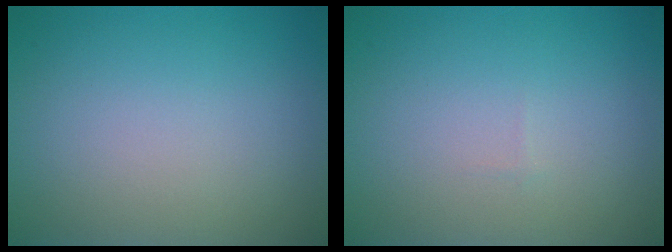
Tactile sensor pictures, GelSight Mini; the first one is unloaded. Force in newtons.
{"total": 0.0}